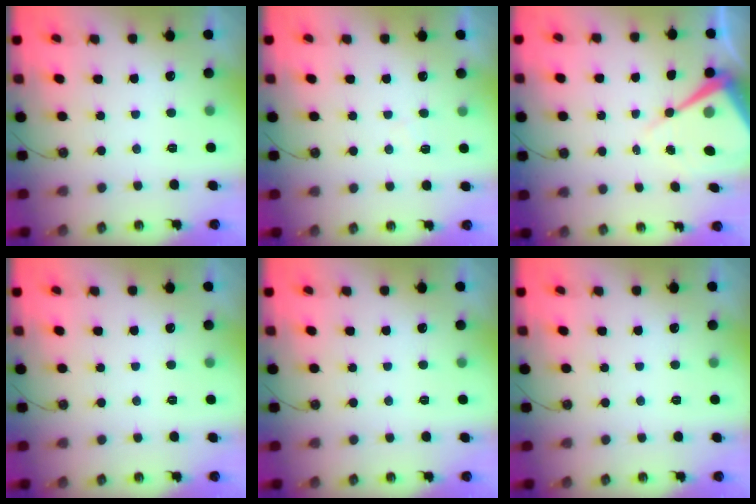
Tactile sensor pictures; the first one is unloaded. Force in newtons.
{"total": 5.4, "press": 5.4, "slide": 0.7}
{"total": 9.6, "press": 9.6, "slide": 1.0}
{"total": 0.0}
{"total": 0.0}
{"total": 0.0}